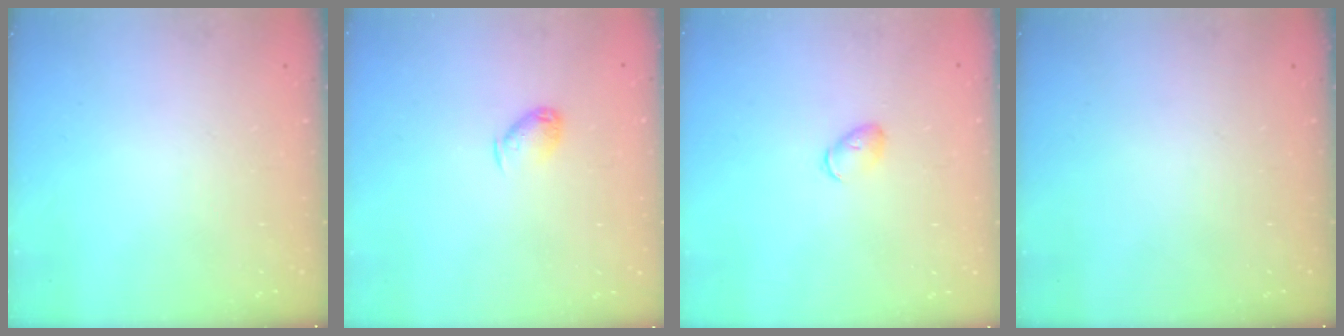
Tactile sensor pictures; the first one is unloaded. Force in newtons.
{"total": 5.8, "press": 5.7, "slide": 1.0}
{"total": 5.5, "press": 5.4, "slide": 1.0}
{"total": 0.0}